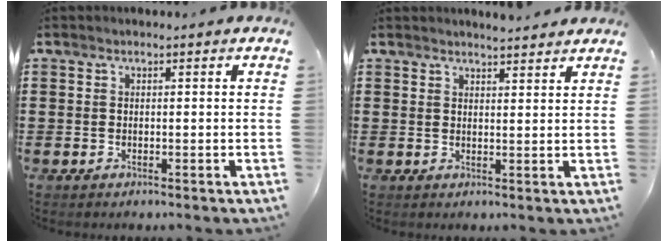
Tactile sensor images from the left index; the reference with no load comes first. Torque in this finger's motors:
{"motor_torque": [0.41, -0.41, 0.23, 0.06]}